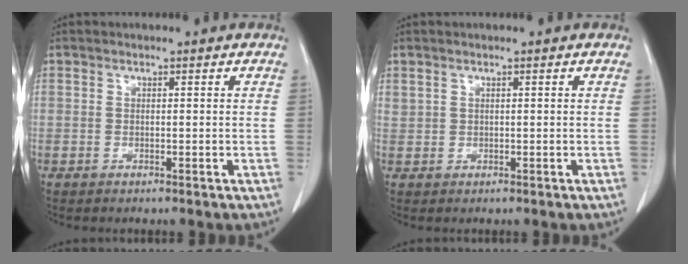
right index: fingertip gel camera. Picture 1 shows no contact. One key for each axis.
{"total": 0.8, "fx": 0.5, "fy": 0.5, "fz": 0.2, "tx": -0.004, "ty": 0.013, "tz": 0.014}